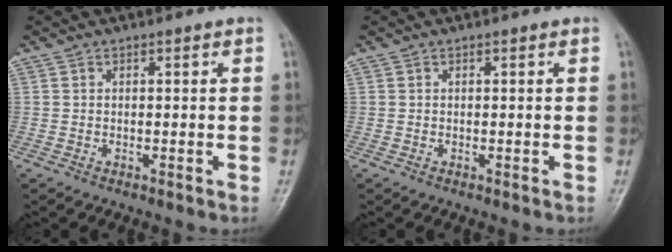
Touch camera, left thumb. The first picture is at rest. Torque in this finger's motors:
{"motor_torque": [-0.09, 0.09, -0.02, -0.03, 0.00]}